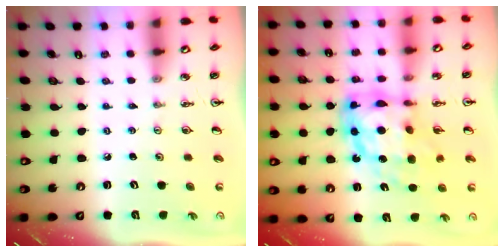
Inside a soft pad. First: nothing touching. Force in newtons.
{"total": 16.3, "press": 16.3, "slide": 1.1}